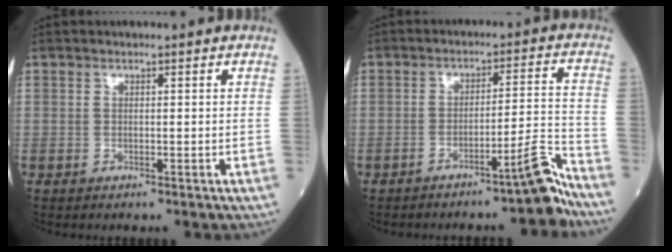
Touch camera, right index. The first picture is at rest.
{"total": 7.1, "force": [-5.5, -0.1, 4.5], "torque": [-0.045, 0.016, -0.086]}